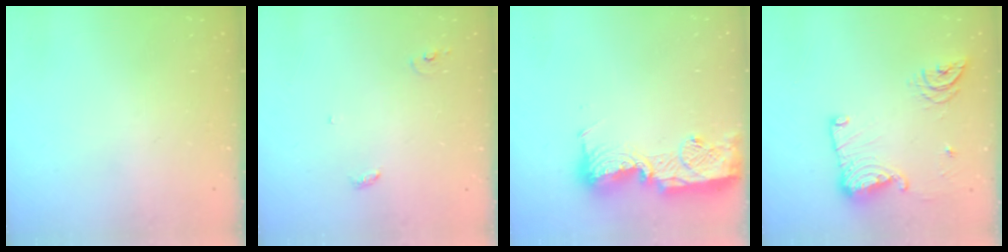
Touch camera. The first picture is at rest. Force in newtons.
{"total": 3.4, "press": 3.4, "slide": 0.2}
{"total": 15.2, "press": 15.1, "slide": 1.2}
{"total": 14.3, "press": 14.2, "slide": 1.4}